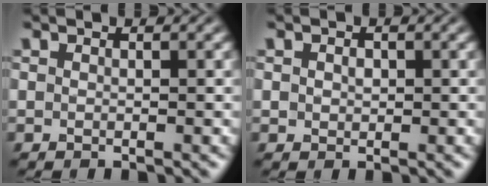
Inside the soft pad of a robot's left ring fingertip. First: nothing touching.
{"total": 1.0, "force": [0.2, 0.8, 0.5], "torque": [-0.011, 0.000, 0.003]}